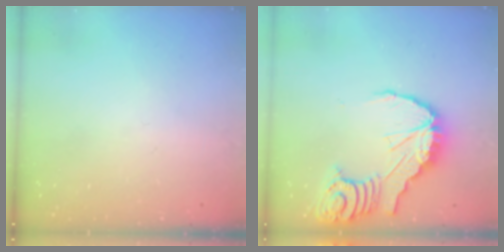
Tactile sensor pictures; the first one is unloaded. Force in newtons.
{"total": 14.5, "press": 14.4, "slide": 2.1}